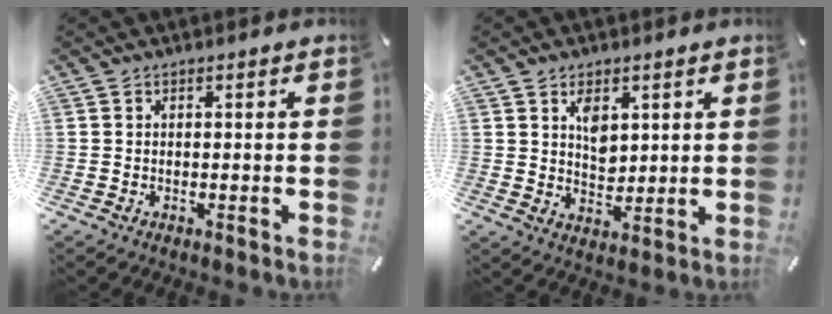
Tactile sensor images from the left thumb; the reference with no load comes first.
{"total": 5.3, "force": [2.5, 3.8, 2.8], "torque": [-0.032, -0.013, 0.041]}